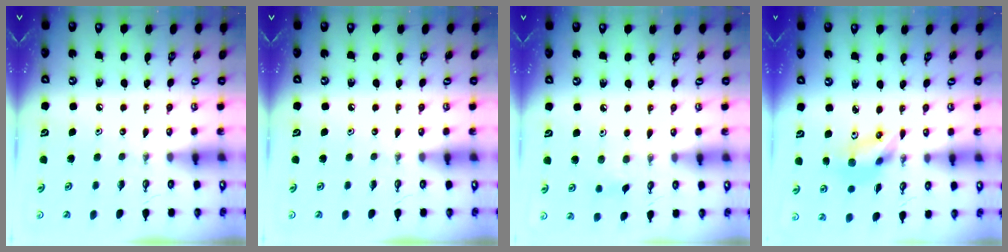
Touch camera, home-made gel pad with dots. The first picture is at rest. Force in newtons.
{"total": 0.0}
{"total": 5.5, "press": 5.4, "slide": 1.1}
{"total": 7.9, "press": 7.4, "slide": 2.8}